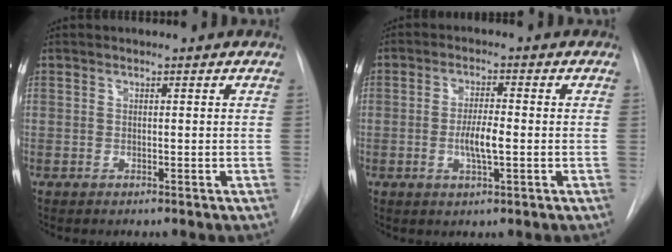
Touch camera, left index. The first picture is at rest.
{"total": 4.4, "force": [-0.8, 0.8, 4.2], "torque": [-0.083, -0.004, -0.013]}